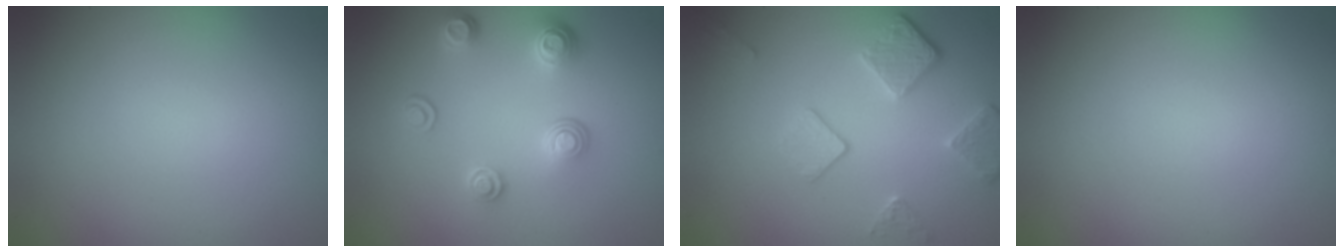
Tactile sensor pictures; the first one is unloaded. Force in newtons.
{"total": 3.8, "press": 2.8, "slide": 2.5}
{"total": 3.9, "press": 2.9, "slide": 2.5}
{"total": 0.0}